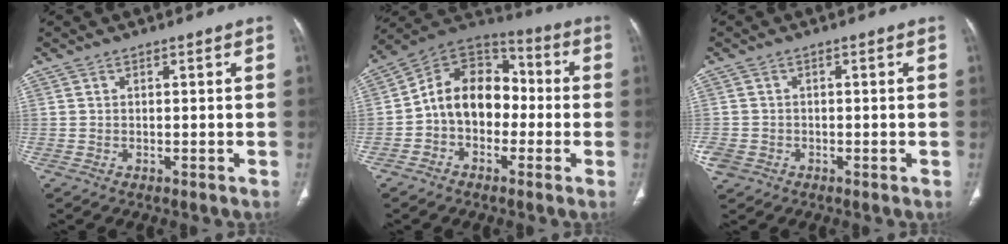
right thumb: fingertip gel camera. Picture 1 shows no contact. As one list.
[{"total": 13.6, "force": [-1.7, 10.0, 9.0], "torque": [-0.116, 0.048, -0.043]}, {"total": 3.2, "force": [-1.2, 2.8, 1.2], "torque": [-0.025, 0.008, -0.018]}]